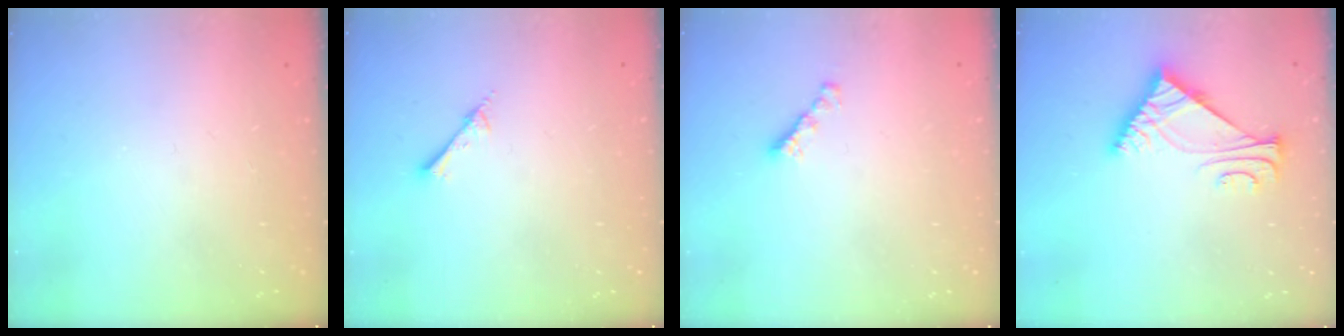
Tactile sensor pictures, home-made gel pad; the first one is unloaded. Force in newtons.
{"total": 2.6, "press": 2.6, "slide": 0.3}
{"total": 2.5, "press": 2.5, "slide": 0.5}
{"total": 7.9, "press": 7.7, "slide": 1.5}